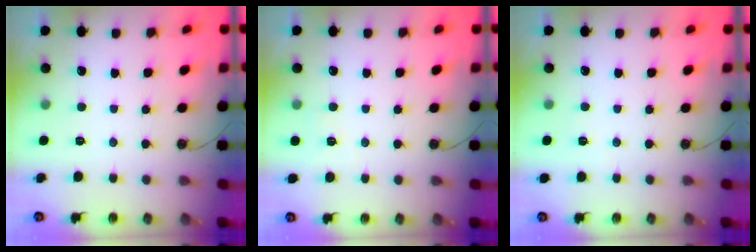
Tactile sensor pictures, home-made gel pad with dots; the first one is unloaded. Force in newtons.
{"total": 4.8, "press": 4.1, "slide": 2.4}
{"total": 2.5, "press": 1.1, "slide": 2.2}